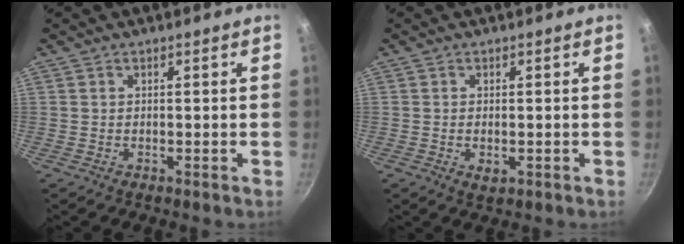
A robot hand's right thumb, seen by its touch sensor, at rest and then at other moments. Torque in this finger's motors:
{"motor_torque": [-0.23, 0.00, -0.27, 0.29, 0.00]}